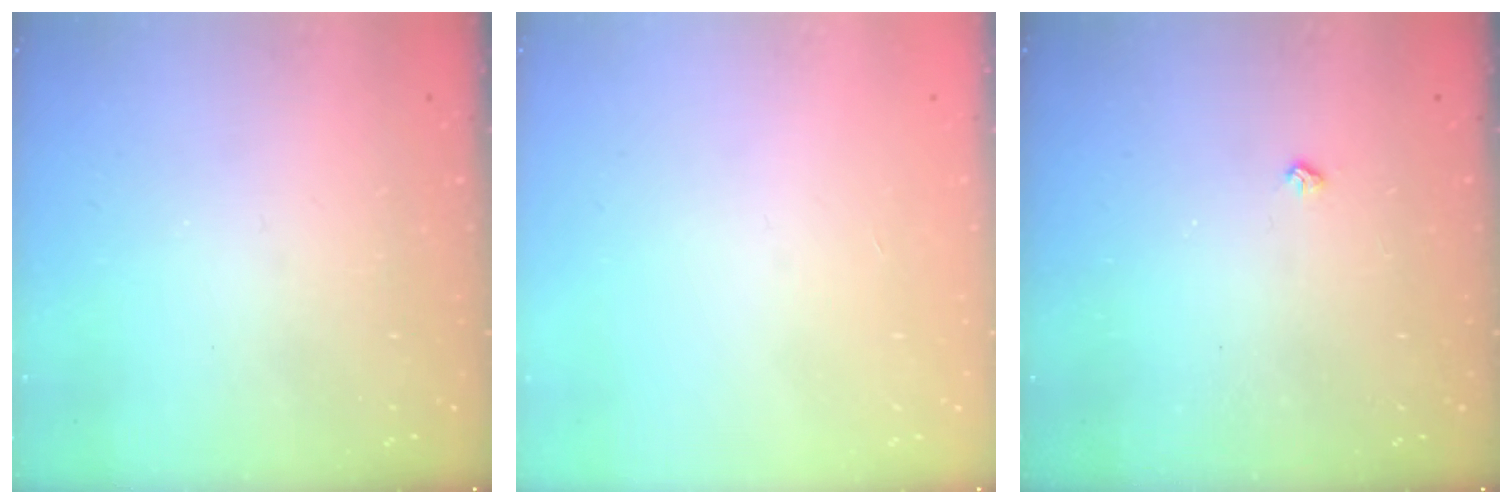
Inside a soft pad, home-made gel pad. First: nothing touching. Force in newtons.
{"total": 0.0}
{"total": 2.5, "press": 2.4, "slide": 0.5}